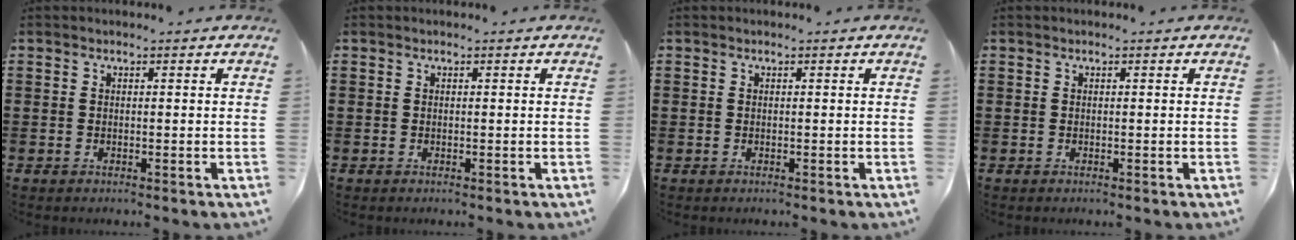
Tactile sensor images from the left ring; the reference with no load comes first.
{"total": 0.0}
{"total": 0.0}
{"total": 0.0}